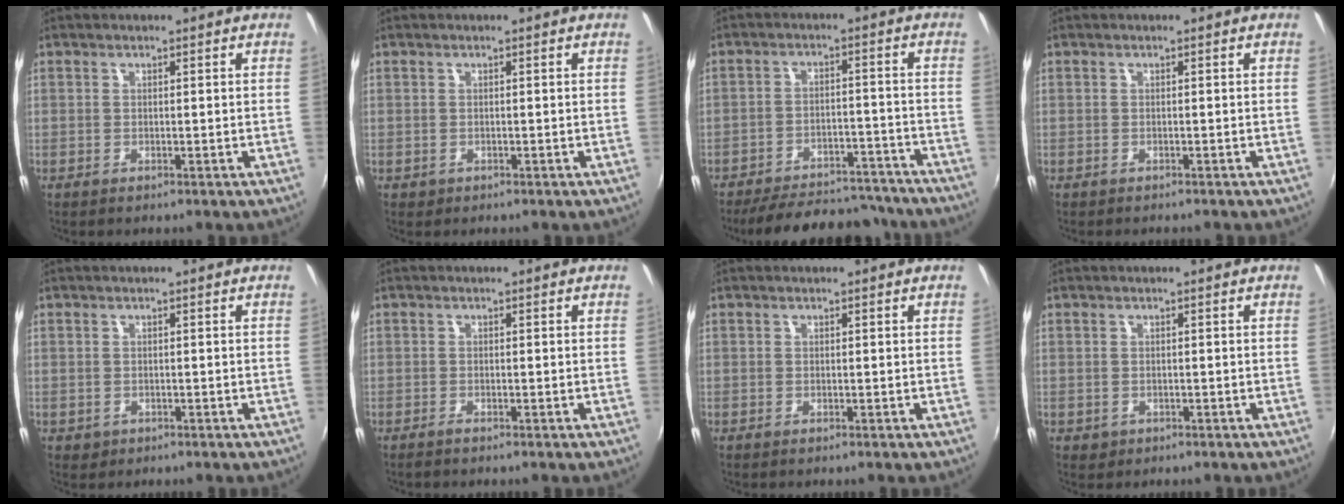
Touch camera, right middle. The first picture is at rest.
{"total": 0.7, "force": [-0.3, 0.6, 0.1], "torque": [-0.002, -0.003, -0.003]}
{"total": 19.2, "force": [-16.9, 6.3, 6.7], "torque": [-0.139, 0.024, -0.212]}
{"total": 0.9, "force": [-0.8, 0.3, 0.1], "torque": [-0.006, -0.004, -0.012]}
{"total": 1.3, "force": [-0.4, 1.2, 0.3], "torque": [-0.008, -0.004, -0.004]}
{"total": 0.7, "force": [-0.7, 0.1, 0.3], "torque": [-0.004, -0.003, -0.016]}
{"total": 0.0}
{"total": 1.3, "force": [-0.4, 1.2, 0.3], "torque": [-0.007, -0.003, -0.003]}